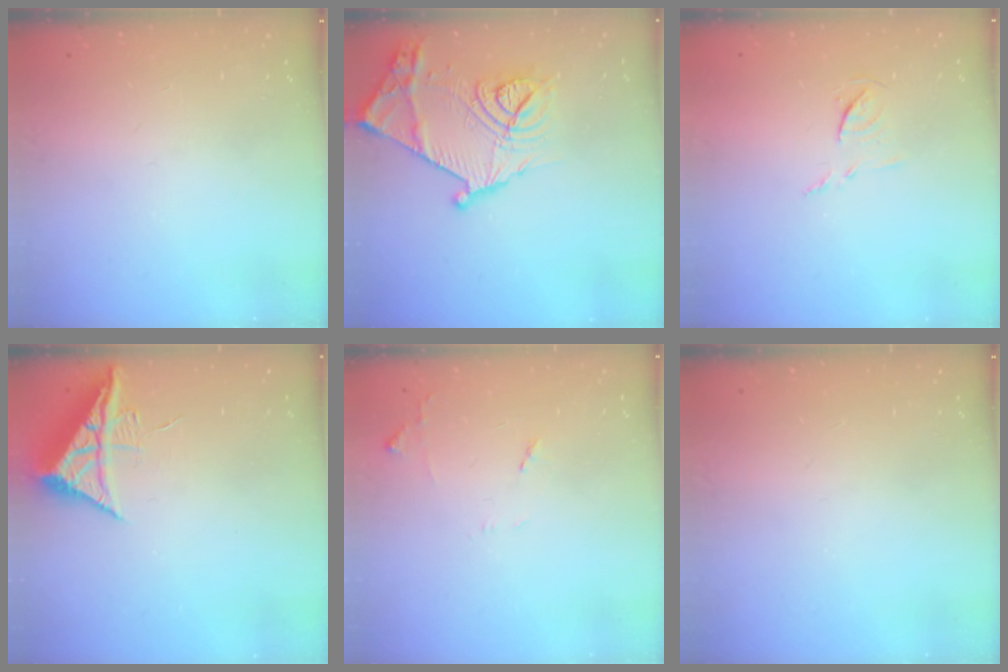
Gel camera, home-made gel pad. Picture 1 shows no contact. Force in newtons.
{"total": 19.0, "press": 19.0, "slide": 0.7}
{"total": 7.3, "press": 7.3, "slide": 0.5}
{"total": 7.7, "press": 7.7, "slide": 0.4}
{"total": 6.8, "press": 6.8, "slide": 0.9}
{"total": 0.0}